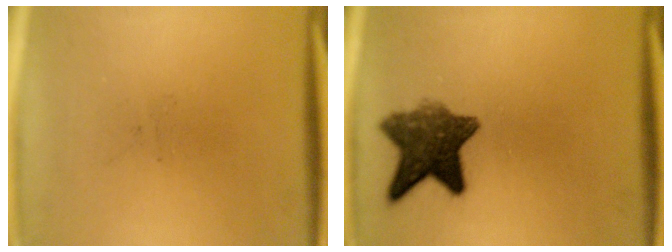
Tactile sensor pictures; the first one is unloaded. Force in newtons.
{"total": 8.9}